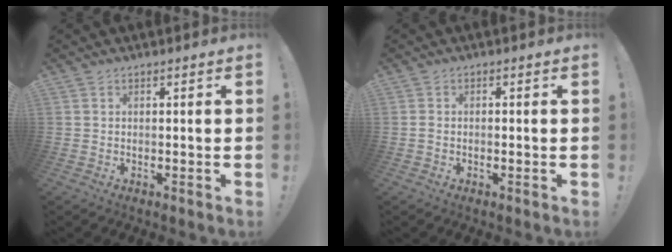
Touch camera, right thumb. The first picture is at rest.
{"total": 0.9, "force": [-0.4, 0.5, 0.7], "torque": [-0.011, 0.004, -0.006]}